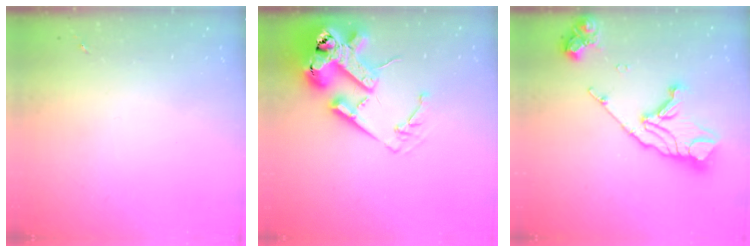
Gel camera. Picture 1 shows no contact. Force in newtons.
{"total": 24.1, "press": 23.9, "slide": 3.2}
{"total": 19.5, "press": 19.4, "slide": 2.1}